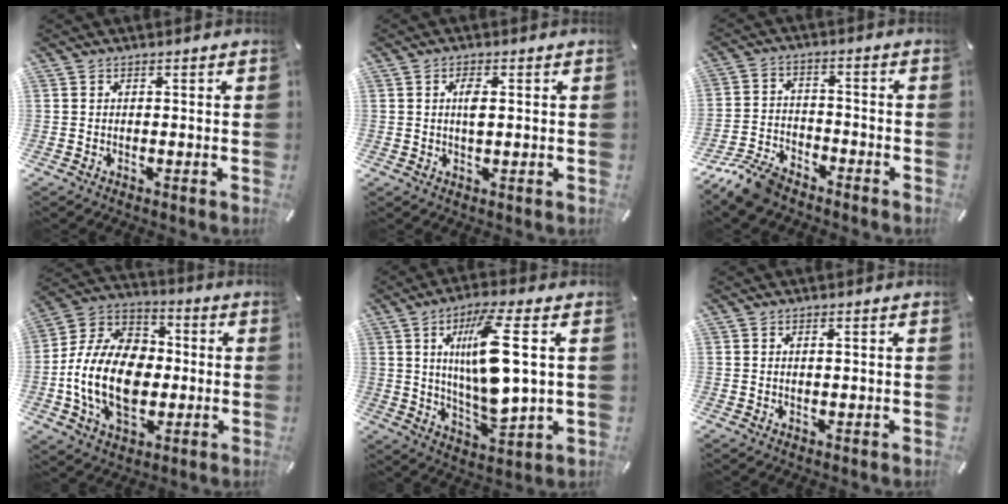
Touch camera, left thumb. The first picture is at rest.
{"total": 3.2, "force": [0.5, 1.3, 2.9], "torque": [-0.051, 0.002, 0.005]}
{"total": 9.4, "force": [-7.8, 3.6, 3.8], "torque": [-0.080, 0.037, -0.150]}
{"total": 18.4, "force": [-3.3, 13.3, 12.4], "torque": [-0.279, 0.018, -0.063]}
{"total": 15.9, "force": [3.8, 4.9, 14.6], "torque": [-0.280, -0.015, 0.054]}
{"total": 1.1, "force": [0.3, 0.3, 1.1], "torque": [-0.020, 0.001, 0.004]}